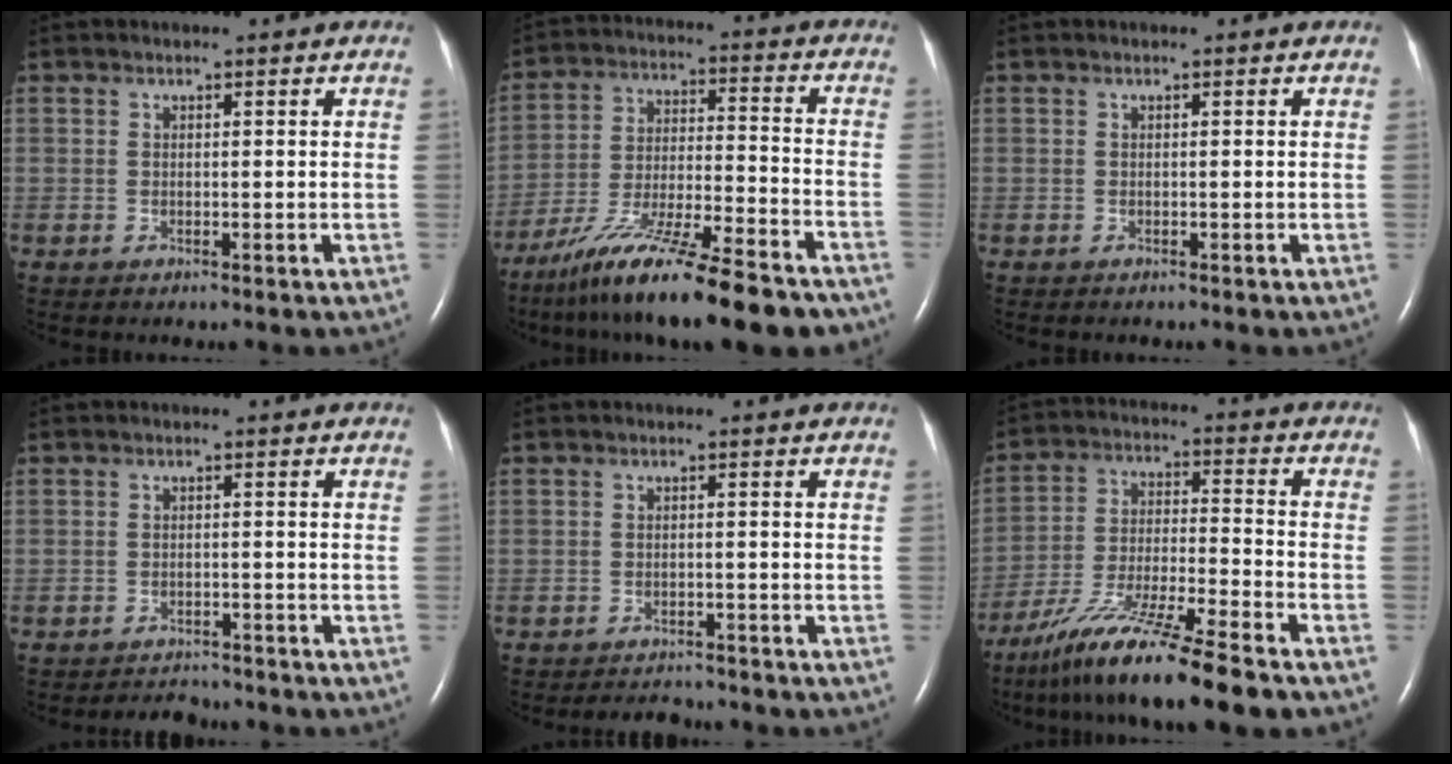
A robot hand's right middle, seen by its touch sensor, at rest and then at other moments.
{"total": 18.7, "force": [-14.4, 1.8, 11.9], "torque": [-0.197, -0.025, -0.243]}
{"total": 0.0}
{"total": 2.7, "force": [-2.6, 0.6, -0.4], "torque": [0.000, -0.006, -0.039]}
{"total": 2.8, "force": [-2.7, 0.7, 0.0], "torque": [-0.005, -0.007, -0.041]}
{"total": 14.5, "force": [-11.0, -0.2, 9.5], "torque": [-0.187, -0.033, -0.196]}